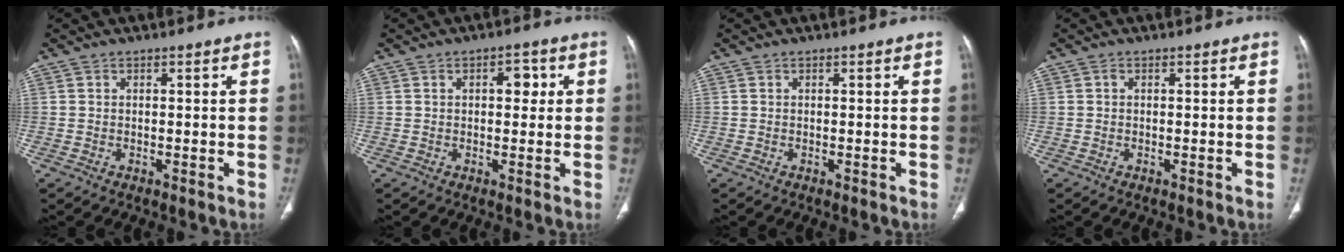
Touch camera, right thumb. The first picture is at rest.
{"total": 3.7, "force": [0.9, 2.2, 2.8], "torque": [-0.024, 0.003, 0.009]}
{"total": 0.0}
{"total": 0.0}